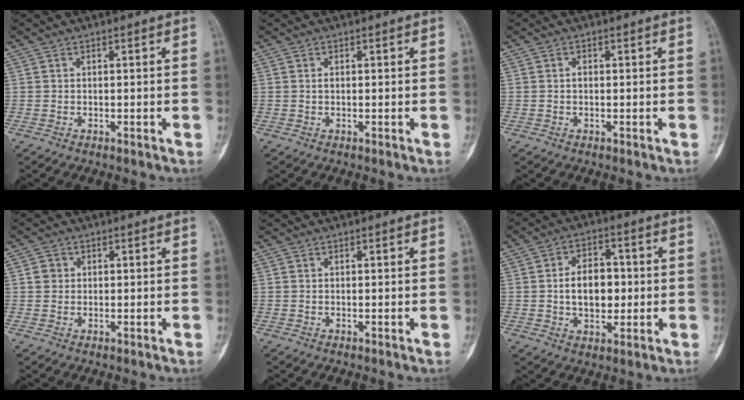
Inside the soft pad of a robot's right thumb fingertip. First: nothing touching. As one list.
[{"total": 0.5, "force": [-0.1, 0.2, 0.5], "torque": [-0.008, 0.000, -0.001]}, {"total": 0.7, "force": [-0.1, 0.4, 0.5], "torque": [-0.006, 0.002, -0.005]}, {"total": 1.8, "force": [0.2, 1.7, 0.5], "torque": [-0.001, 0.002, 0.002]}, {"total": 0.0}, {"total": 9.3, "force": [-0.2, 6.1, 7.0], "torque": [-0.086, 0.013, -0.006]}]